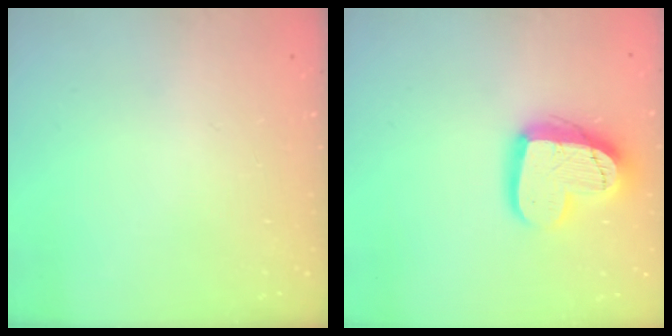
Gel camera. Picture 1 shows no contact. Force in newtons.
{"total": 16.1, "press": 16.1, "slide": 1.0}